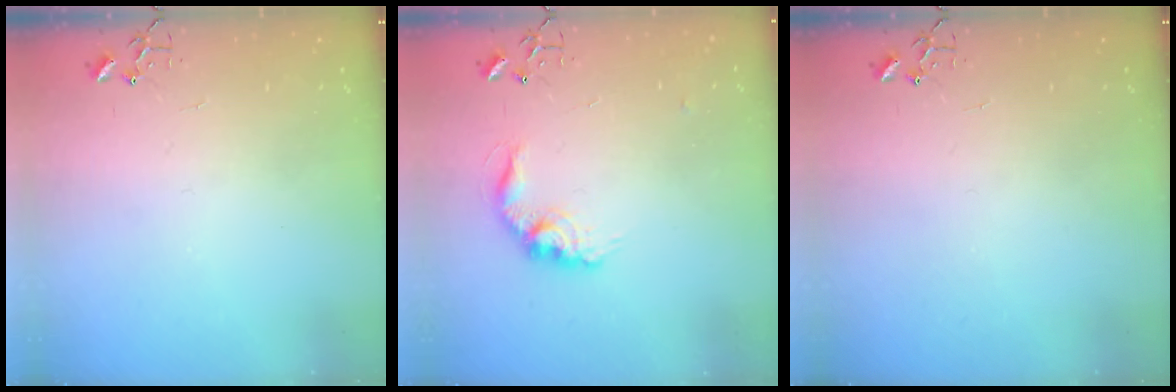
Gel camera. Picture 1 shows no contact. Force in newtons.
{"total": 11.9, "press": 11.9, "slide": 0.7}
{"total": 0.0}